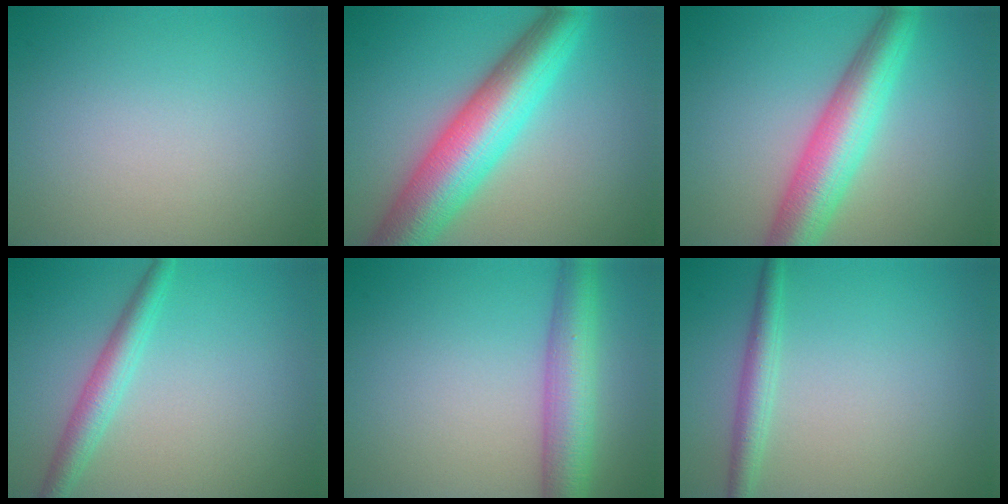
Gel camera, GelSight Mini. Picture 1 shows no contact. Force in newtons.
{"total": 9.8, "press": 9.8, "slide": 0.1}
{"total": 6.8, "press": 6.8, "slide": 0.2}
{"total": 2.9, "press": 2.9, "slide": 0.1}
{"total": 5.8, "press": 5.8, "slide": 0.1}
{"total": 2.3, "press": 2.3, "slide": 0.1}